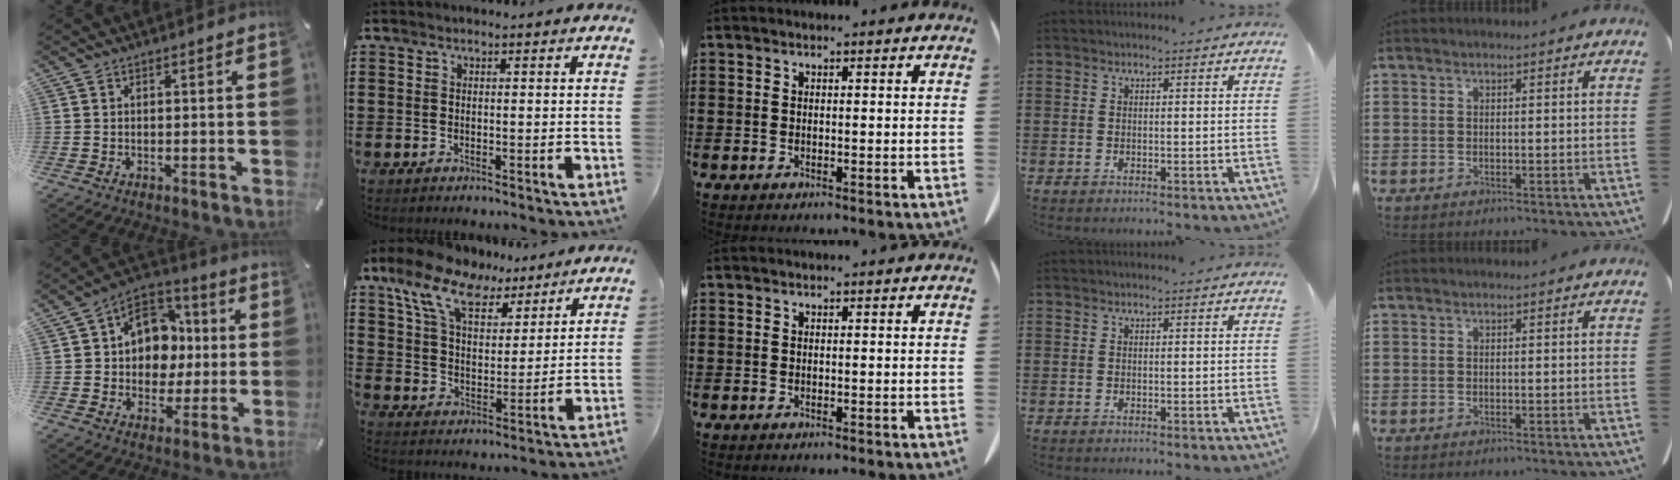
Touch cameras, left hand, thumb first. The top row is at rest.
{"thumb": {"total": 12.5, "force": [1.3, 11.1, 5.7], "torque": [-0.085, 0.005, 0.031]}, "index": {"total": 10.3, "force": [7.7, 4.2, 5.4], "torque": [-0.137, -0.013, 0.141]}}